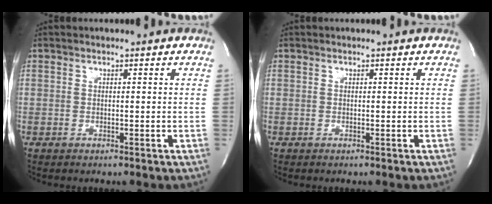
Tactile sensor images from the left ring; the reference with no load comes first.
{"total": 0.0}